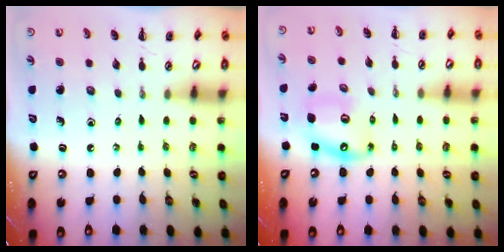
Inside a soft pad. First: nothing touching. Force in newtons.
{"total": 9.6, "press": 9.3, "slide": 2.4}